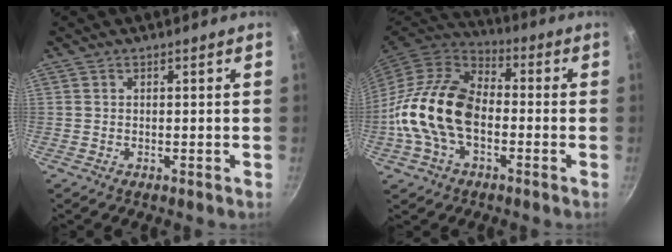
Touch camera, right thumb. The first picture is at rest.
{"total": 18.4, "force": [-2.7, 11.8, 13.8], "torque": [-0.234, 0.035, -0.066]}